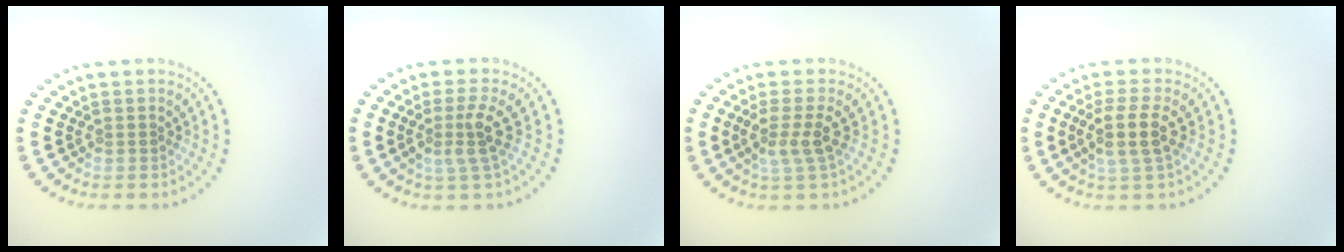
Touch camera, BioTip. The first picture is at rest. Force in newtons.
{"total": 2.8, "press": 2.0, "slide": 1.9}
{"total": 2.6, "press": 2.0, "slide": 1.6}
{"total": 3.1, "press": 2.6, "slide": 1.6}